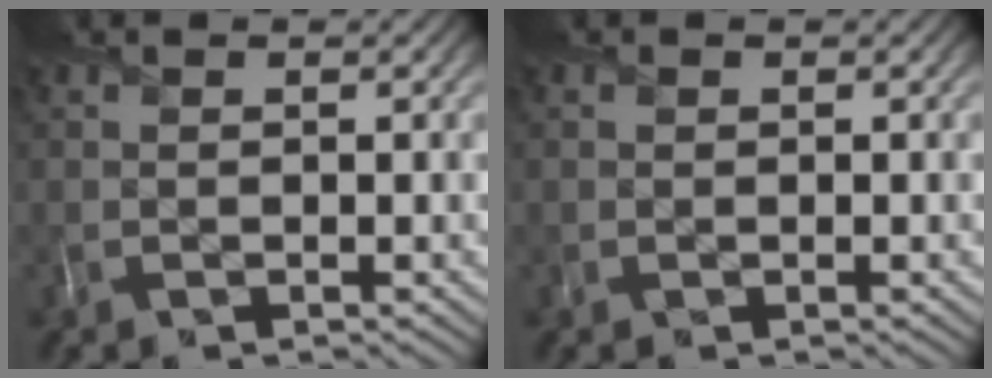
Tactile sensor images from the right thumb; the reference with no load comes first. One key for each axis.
{"total": 0.0}